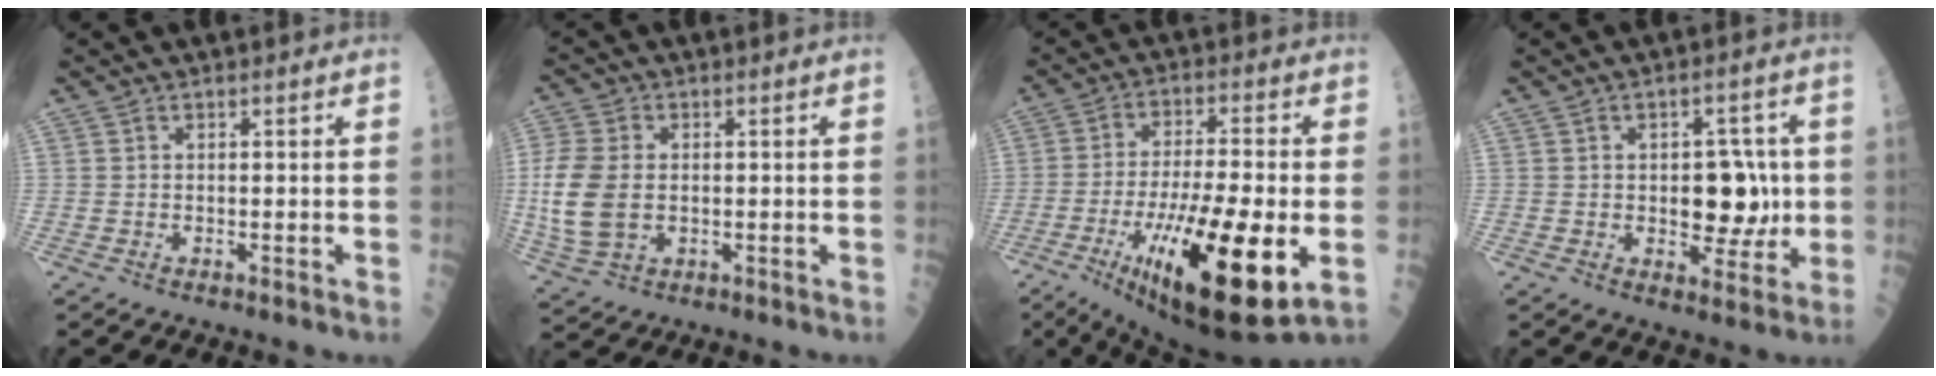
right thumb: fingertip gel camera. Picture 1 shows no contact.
{"total": 11.1, "force": [-0.3, 7.4, 8.4], "torque": [-0.193, 0.001, -0.002]}
{"total": 23.8, "force": [-6.5, 6.2, 22.0], "torque": [-0.392, -0.022, -0.092]}
{"total": 9.4, "force": [0.0, 5.7, 7.4], "torque": [-0.050, 0.003, 0.005]}